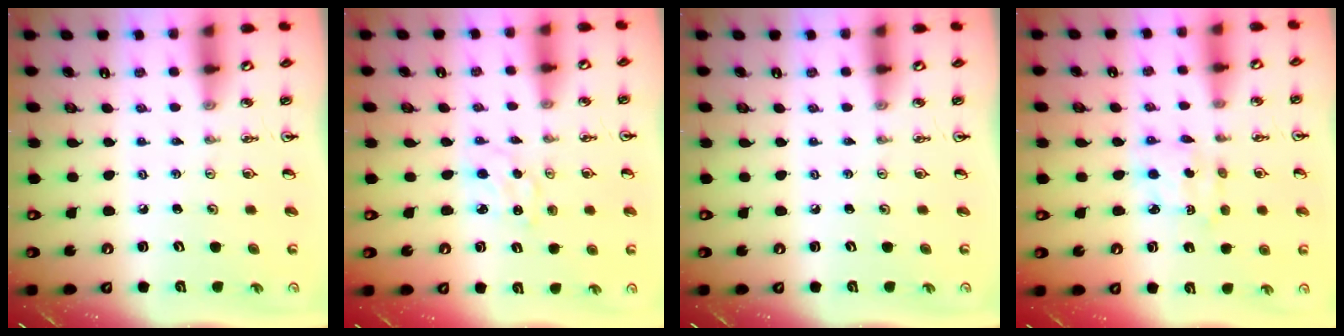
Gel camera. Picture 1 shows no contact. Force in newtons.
{"total": 1.5, "press": 1.4, "slide": 0.4}
{"total": 0.0}
{"total": 2.9, "press": 2.9, "slide": 0.2}